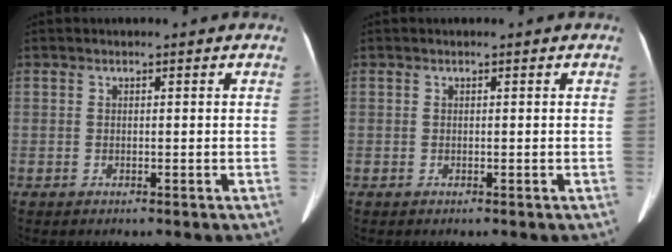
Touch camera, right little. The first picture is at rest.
{"total": 0.0}